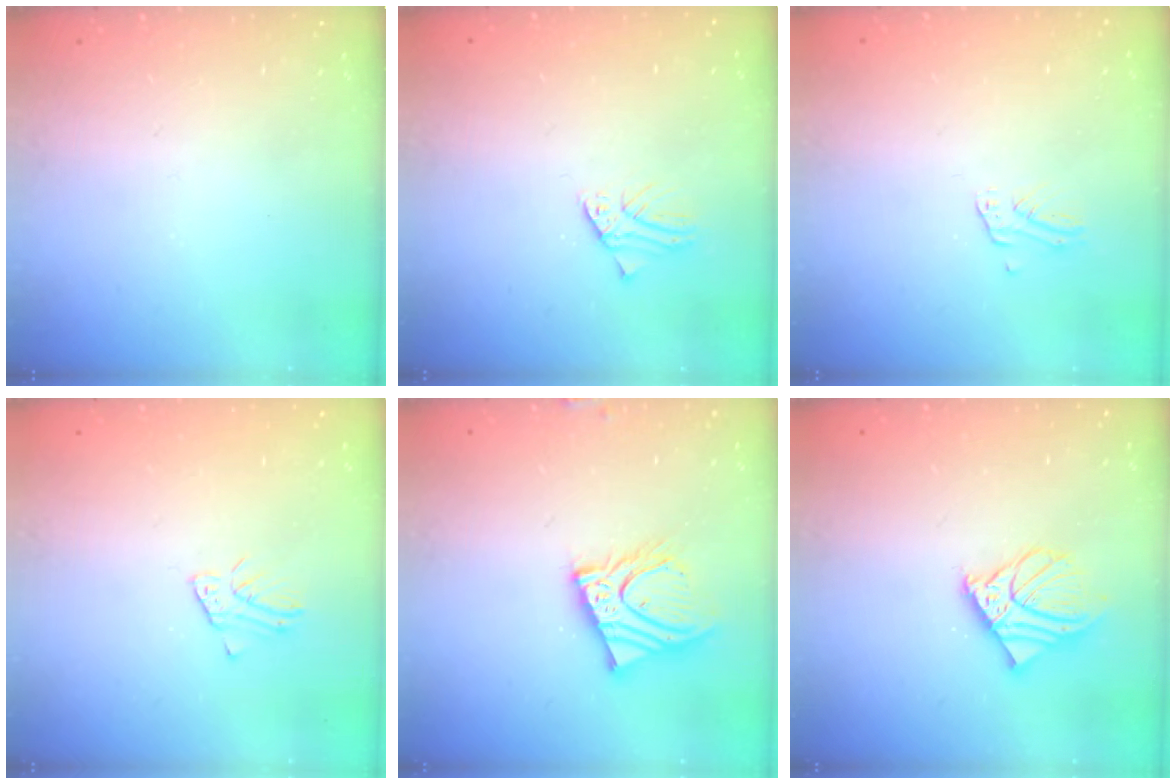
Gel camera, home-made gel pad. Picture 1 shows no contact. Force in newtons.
{"total": 1.1, "press": 1.1, "slide": 0.1}
{"total": 2.0, "press": 2.0, "slide": 0.1}
{"total": 2.1, "press": 2.1, "slide": 0.1}
{"total": 12.3, "press": 12.0, "slide": 2.6}
{"total": 9.2, "press": 8.9, "slide": 2.1}